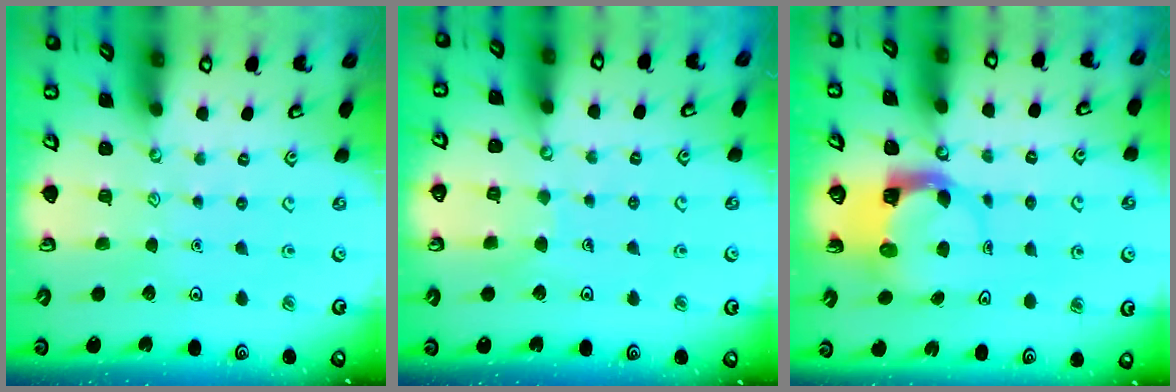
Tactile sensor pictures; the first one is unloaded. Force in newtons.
{"total": 5.4, "press": 5.3, "slide": 0.4}
{"total": 5.0, "press": 4.9, "slide": 0.9}